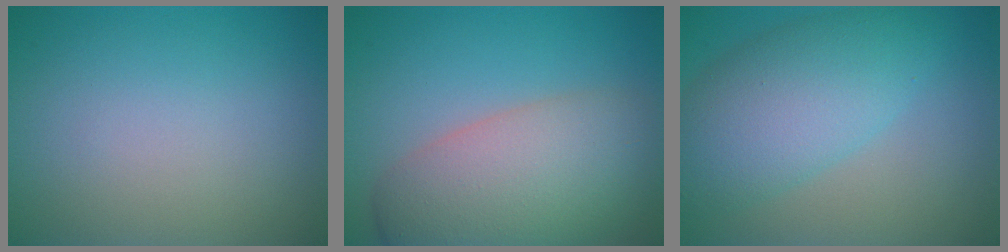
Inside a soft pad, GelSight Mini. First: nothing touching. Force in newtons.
{"total": 9.3, "press": 9.3, "slide": 0.7}
{"total": 7.2, "press": 7.2, "slide": 0.2}